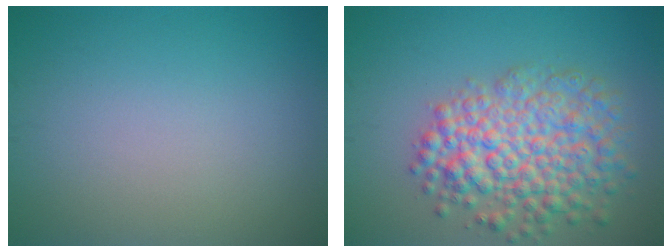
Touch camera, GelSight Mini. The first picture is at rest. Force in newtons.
{"total": 7.3, "press": 7.3, "slide": 0.3}